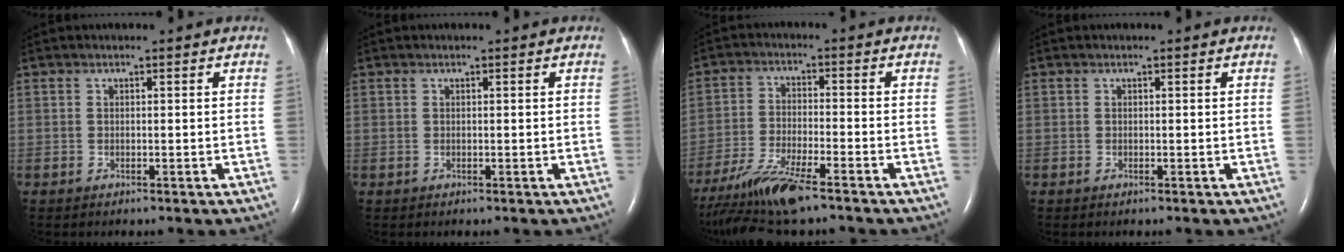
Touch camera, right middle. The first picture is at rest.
{"total": 0.0}
{"total": 10.9, "force": [-8.5, 0.9, 6.7], "torque": [-0.134, -0.031, -0.152]}
{"total": 0.0}